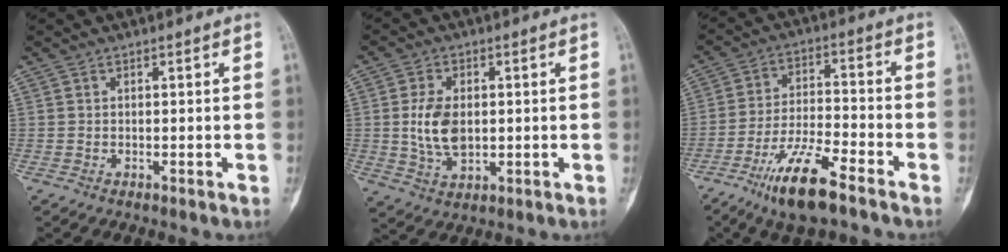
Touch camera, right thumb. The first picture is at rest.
{"total": 8.4, "force": [0.3, 5.2, 6.6], "torque": [-0.121, -0.005, 0.013]}
{"total": 12.5, "force": [-8.1, 2.9, 9.0], "torque": [-0.174, 0.038, -0.148]}